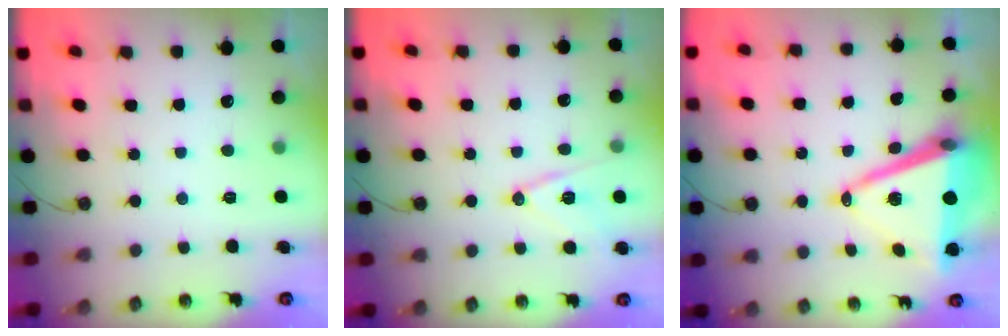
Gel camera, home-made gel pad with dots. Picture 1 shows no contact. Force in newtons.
{"total": 12.7, "press": 12.2, "slide": 3.3}
{"total": 15.6, "press": 15.1, "slide": 3.9}